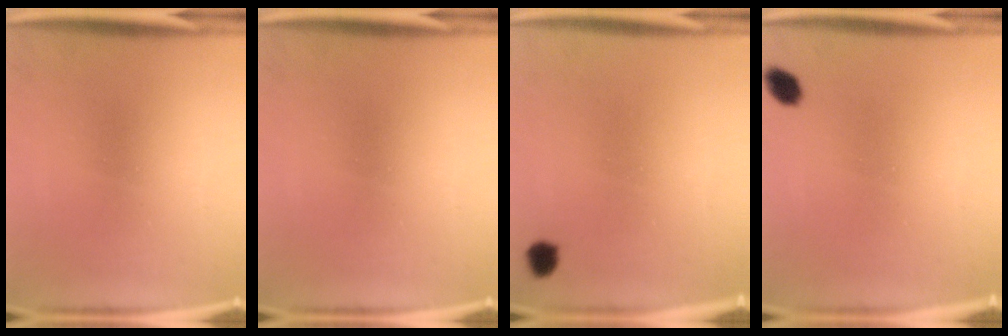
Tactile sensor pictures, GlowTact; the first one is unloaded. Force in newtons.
{"total": 0.0}
{"total": 3.9}
{"total": 2.5}